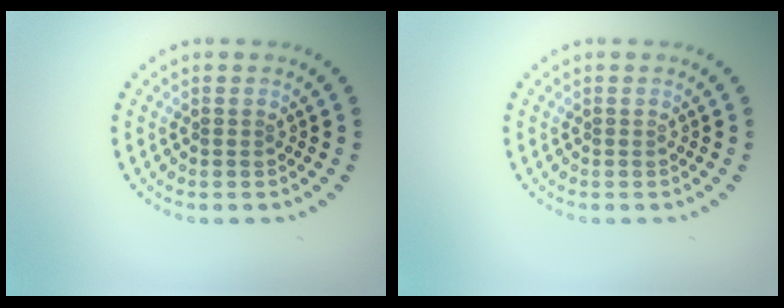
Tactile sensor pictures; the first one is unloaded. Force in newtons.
{"total": 0.0}